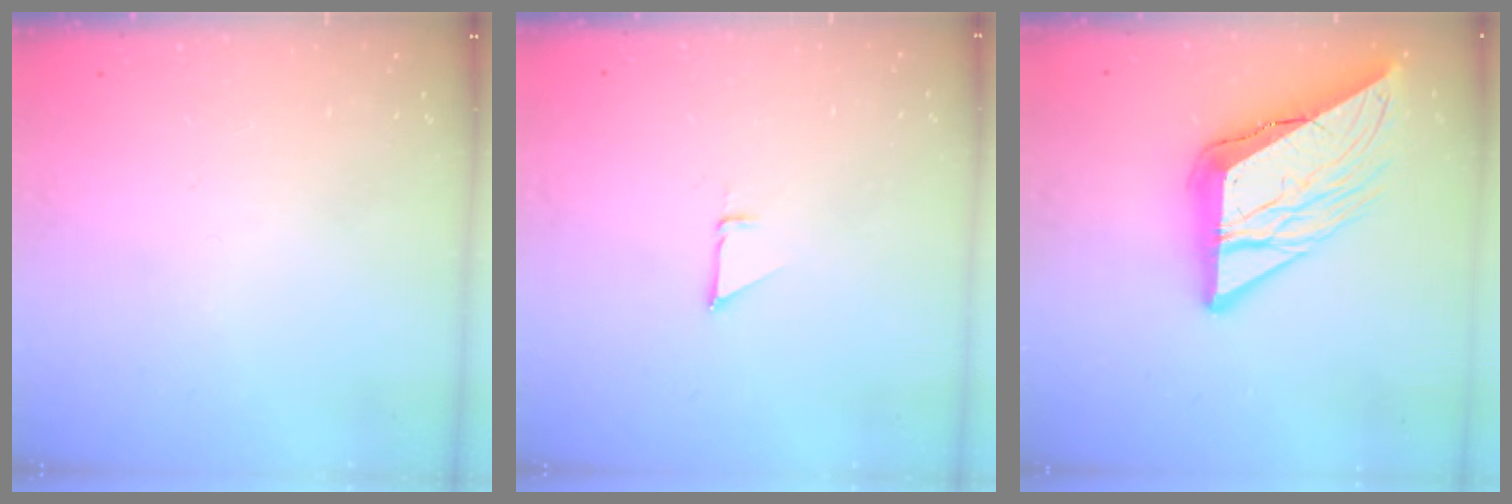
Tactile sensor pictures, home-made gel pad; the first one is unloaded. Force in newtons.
{"total": 1.9, "press": 1.9, "slide": 0.0}
{"total": 15.9, "press": 15.8, "slide": 1.7}